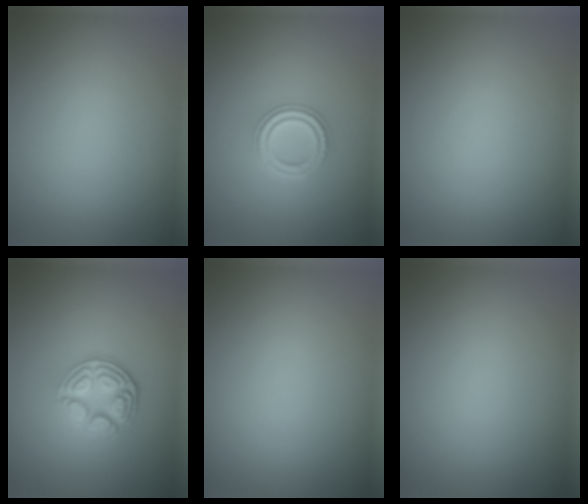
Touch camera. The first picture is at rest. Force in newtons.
{"total": 2.4, "press": 2.3, "slide": 0.5}
{"total": 0.0}
{"total": 4.1, "press": 3.2, "slide": 2.5}
{"total": 0.0}
{"total": 0.0}